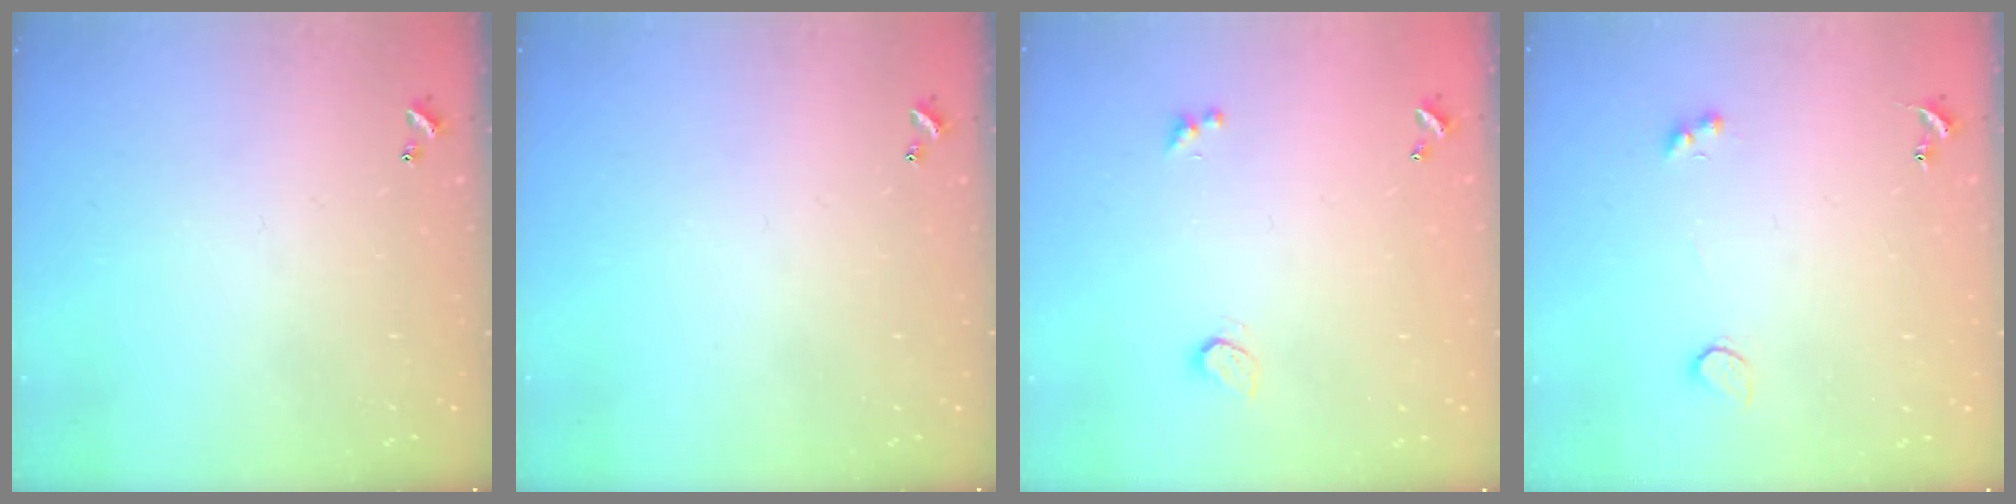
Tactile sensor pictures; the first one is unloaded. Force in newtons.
{"total": 0.0}
{"total": 0.9, "press": 0.8, "slide": 0.4}
{"total": 2.1, "press": 1.9, "slide": 1.0}